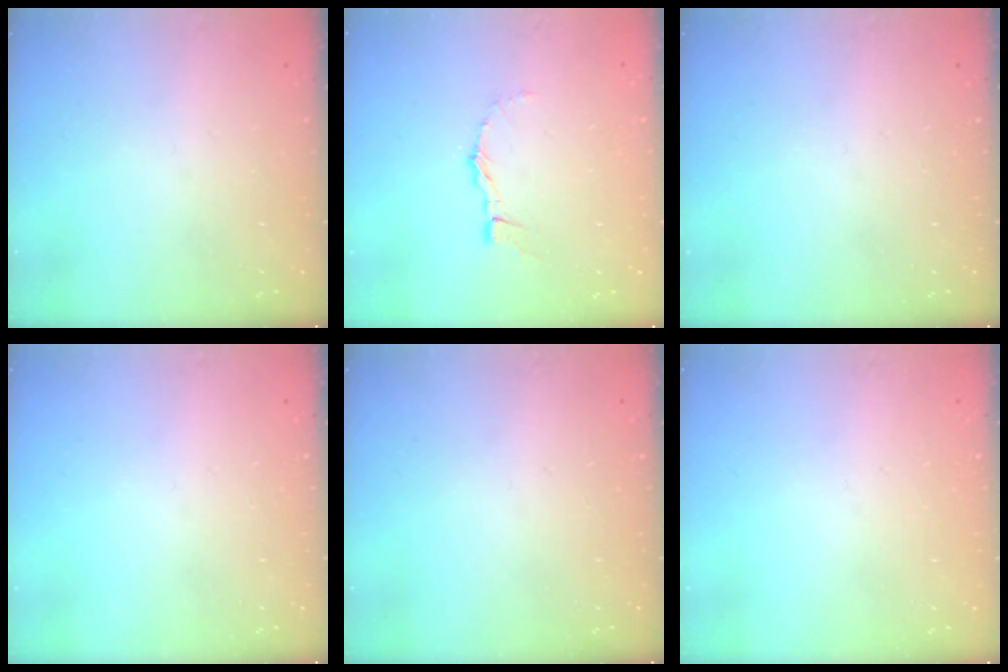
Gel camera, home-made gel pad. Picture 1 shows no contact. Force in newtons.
{"total": 1.6, "press": 1.6, "slide": 0.1}
{"total": 0.0}
{"total": 0.0}
{"total": 0.0}
{"total": 0.0}